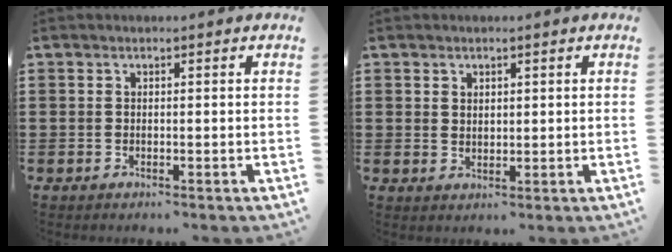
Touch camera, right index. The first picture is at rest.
{"total": 1.5, "force": [1.0, 1.0, 0.3], "torque": [-0.007, 0.004, 0.020]}